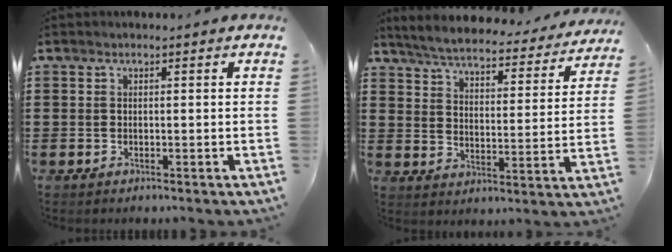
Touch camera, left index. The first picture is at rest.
{"total": 5.1, "force": [4.9, 0.1, 1.2], "torque": [-0.048, -0.035, 0.081]}